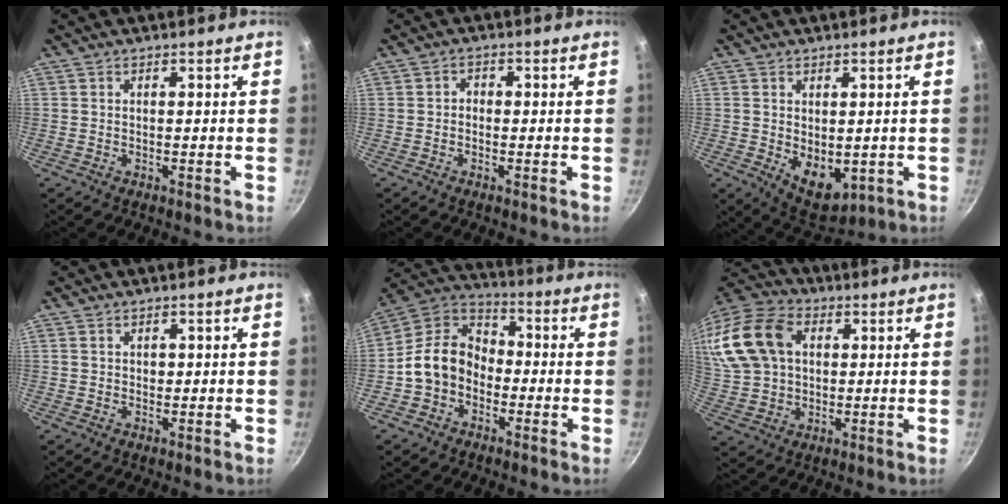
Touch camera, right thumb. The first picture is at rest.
{"total": 1.5, "force": [-0.5, 1.2, 0.7], "torque": [-0.007, 0.008, -0.011]}
{"total": 7.8, "force": [-0.4, 5.1, 6.0], "torque": [-0.071, -0.019, 0.013]}
{"total": 0.9, "force": [0.3, 0.8, 0.4], "torque": [-0.002, 0.003, 0.005]}
{"total": 11.6, "force": [-2.9, 9.1, 6.5], "torque": [-0.079, 0.050, -0.076]}
{"total": 23.1, "force": [6.1, 16.9, 14.5], "torque": [-0.329, 0.033, 0.108]}